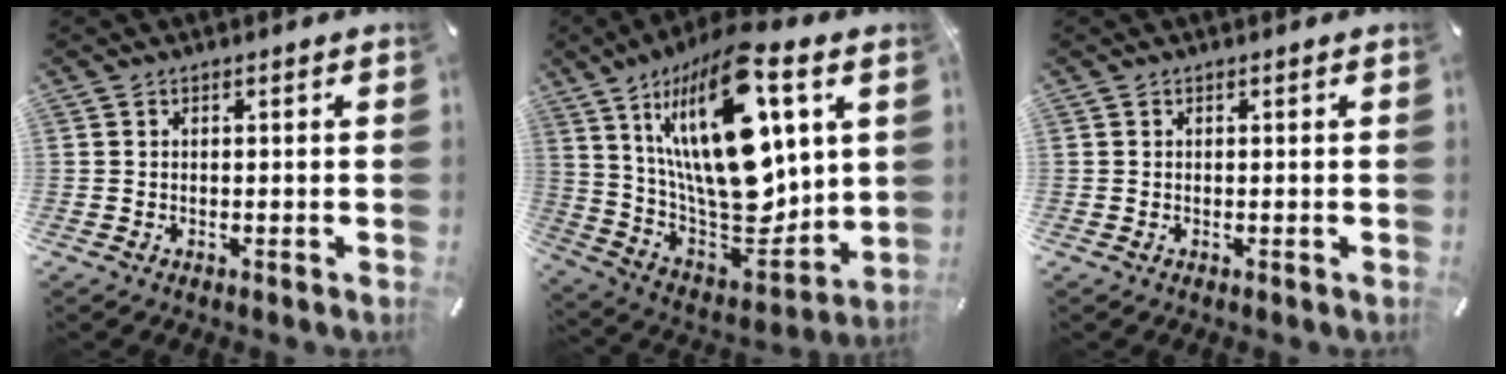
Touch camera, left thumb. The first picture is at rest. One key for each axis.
{"total": 29.3, "fx": 9.9, "fy": 12.4, "fz": 24.6, "tx": -0.476, "ty": -0.075, "tz": 0.166}
{"total": 0.0}